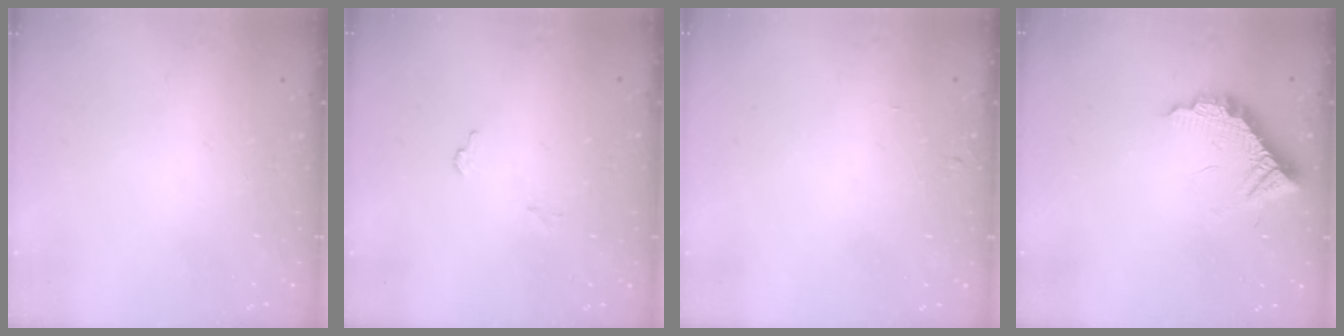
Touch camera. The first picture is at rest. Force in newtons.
{"total": 5.8, "press": 5.8, "slide": 0.4}
{"total": 5.2, "press": 5.2, "slide": 0.4}
{"total": 12.0, "press": 12.0, "slide": 0.7}